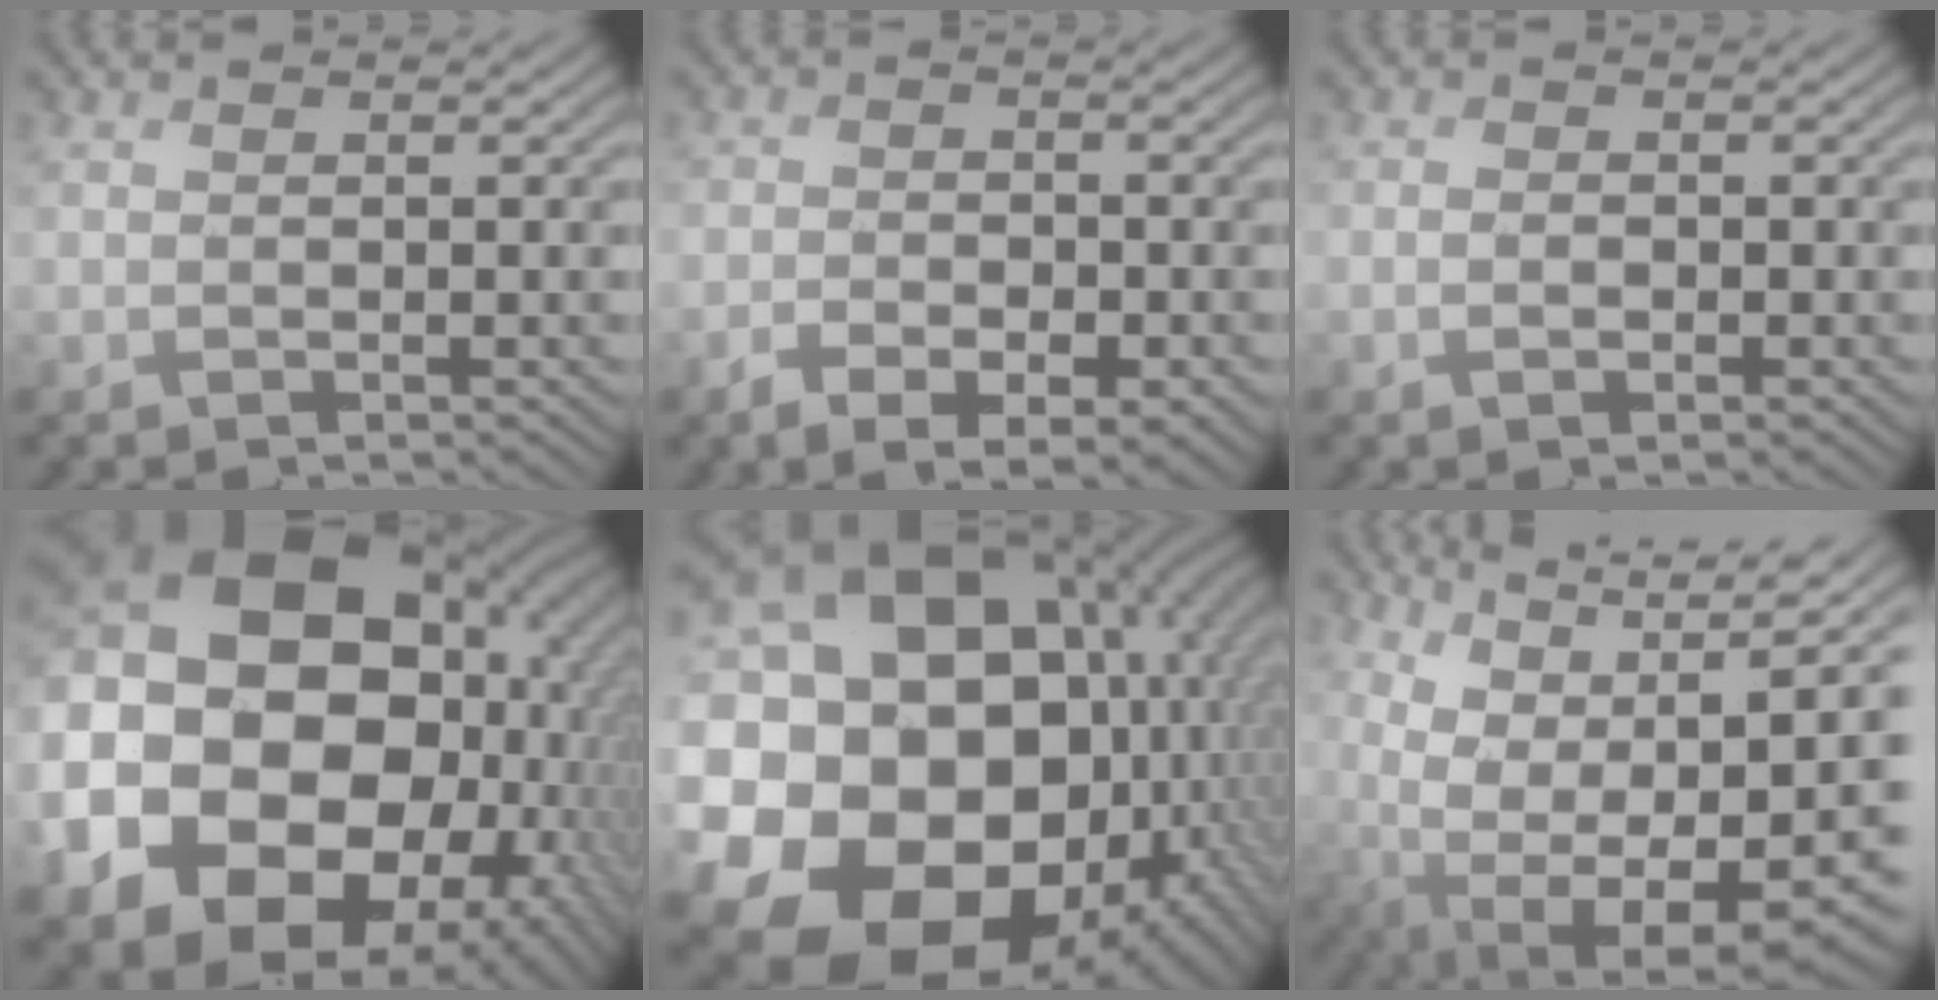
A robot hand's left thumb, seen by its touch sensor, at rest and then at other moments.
{"total": 5.3, "force": [-3.8, 2.4, 2.8], "torque": [-0.045, -0.012, -0.053]}
{"total": 1.1, "force": [-1.1, 0.2, -0.1], "torque": [0.001, 0.000, -0.012]}
{"total": 25.0, "force": [-2.3, 21.0, 13.4], "torque": [-0.297, -0.059, -0.041]}
{"total": 25.0, "force": [-2.5, 21.3, 12.8], "torque": [-0.294, -0.017, -0.039]}
{"total": 17.7, "force": [-3.4, 10.1, 14.1], "torque": [-0.208, -0.046, -0.007]}